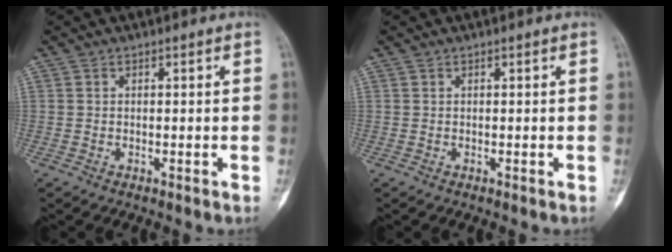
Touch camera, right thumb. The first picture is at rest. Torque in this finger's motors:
{"motor_torque": [0.00, 0.00, 0.01, 0.01, 0.00]}